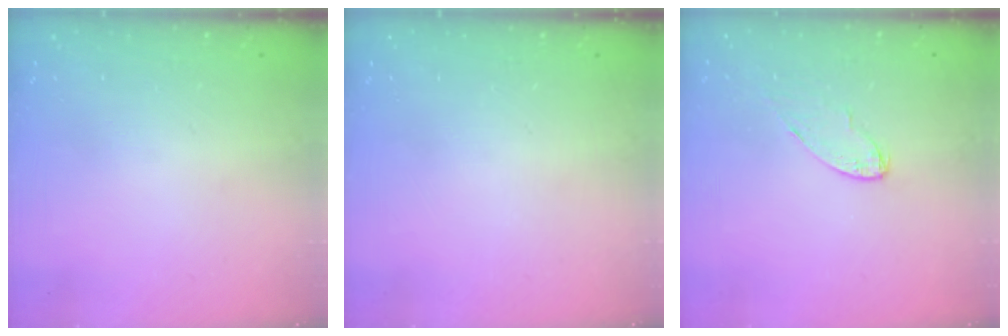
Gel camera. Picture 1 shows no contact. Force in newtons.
{"total": 0.0}
{"total": 4.1, "press": 4.0, "slide": 0.5}